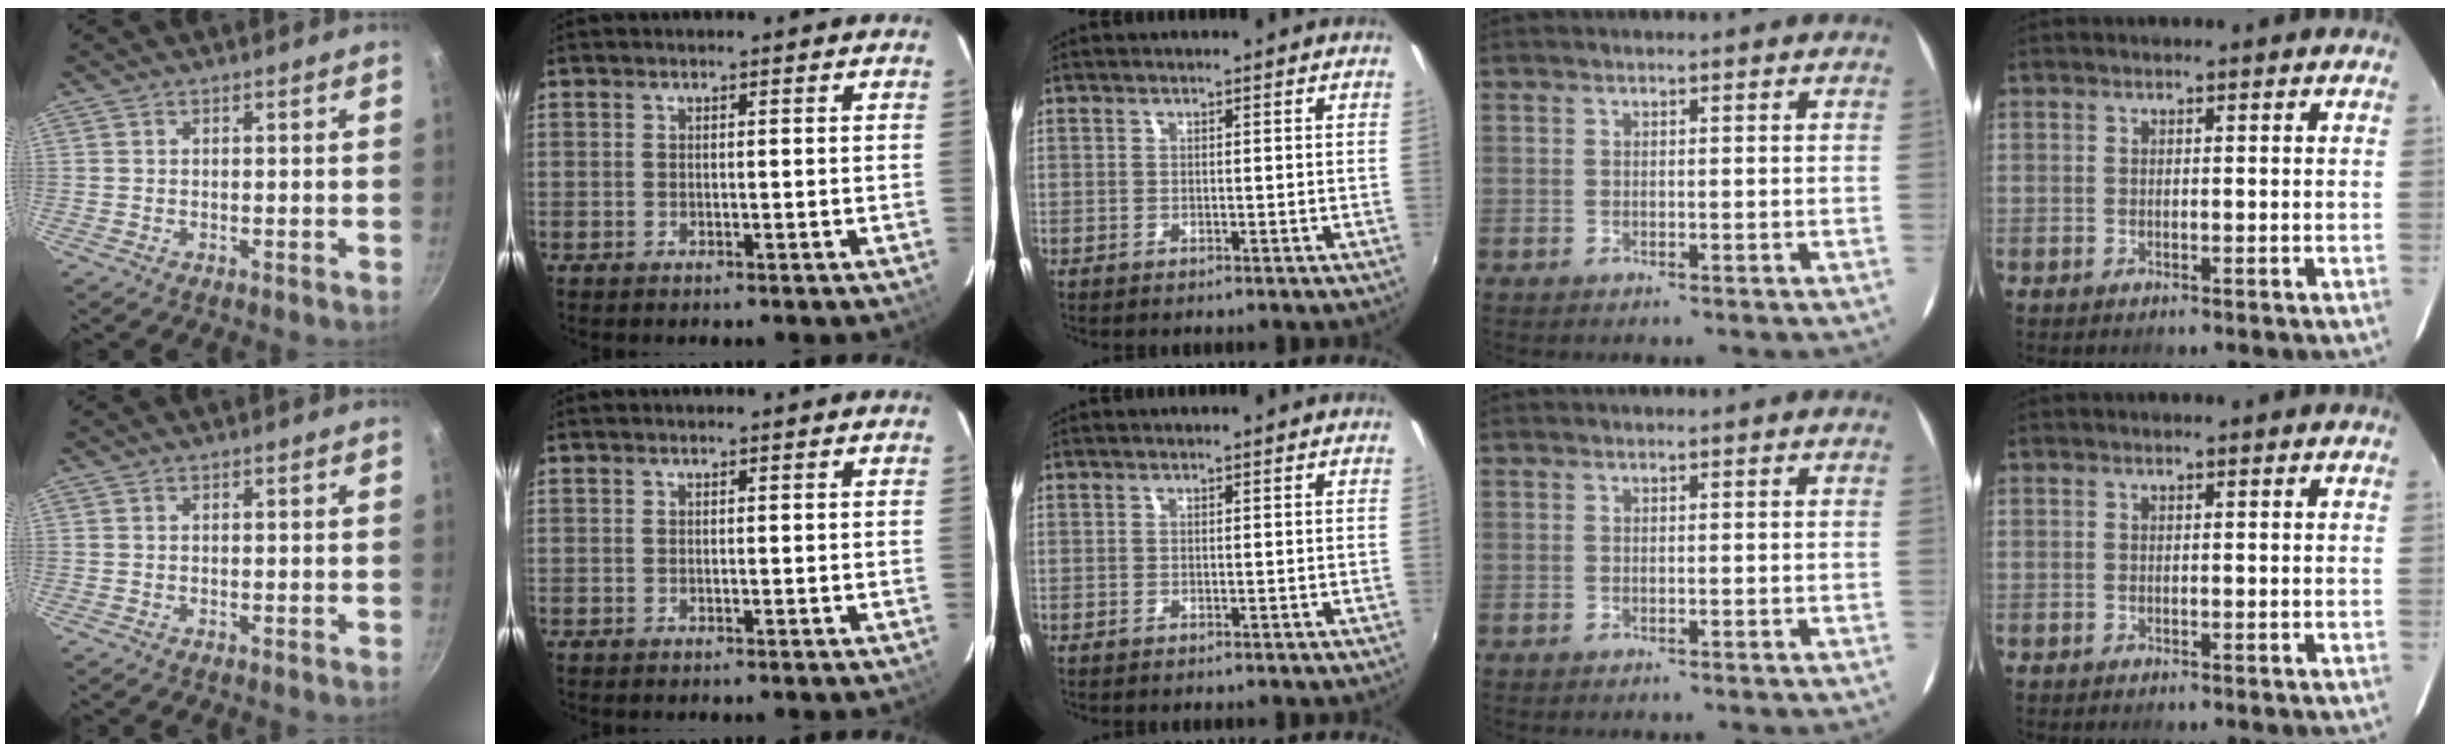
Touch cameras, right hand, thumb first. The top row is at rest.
{}